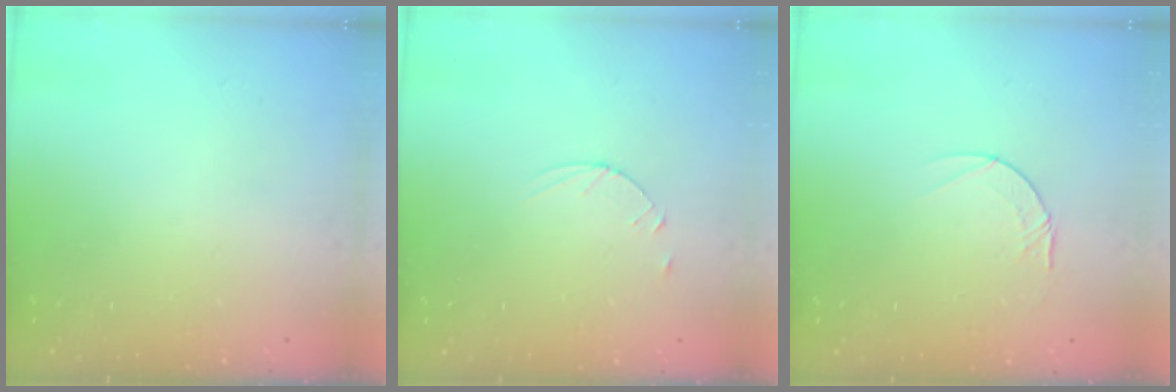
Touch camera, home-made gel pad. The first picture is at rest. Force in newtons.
{"total": 3.6, "press": 3.5, "slide": 0.4}
{"total": 3.9, "press": 3.9, "slide": 0.4}